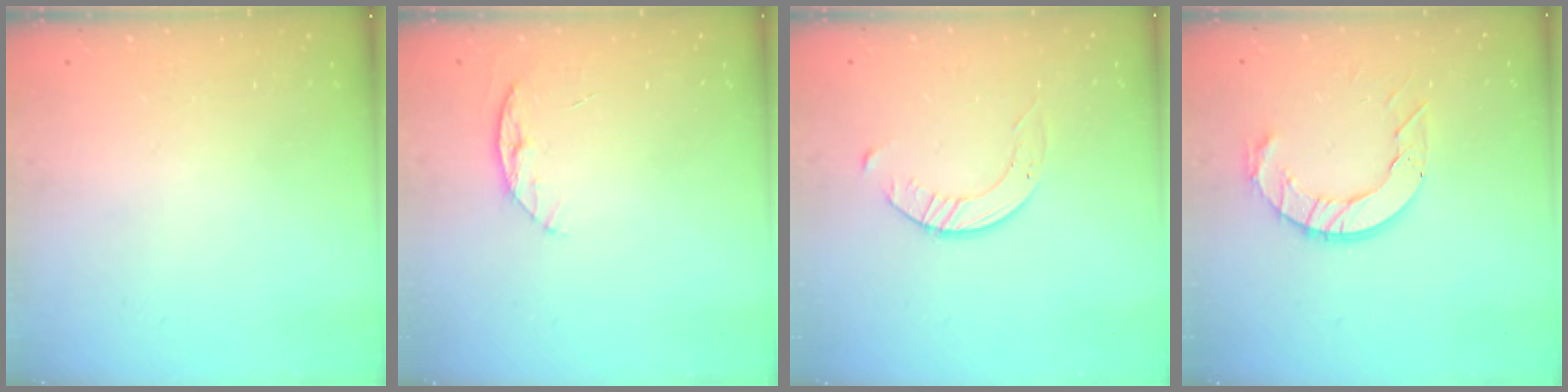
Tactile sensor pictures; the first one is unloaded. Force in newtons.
{"total": 5.6, "press": 5.6, "slide": 0.6}
{"total": 3.5, "press": 3.4, "slide": 0.4}
{"total": 9.8, "press": 9.7, "slide": 1.1}